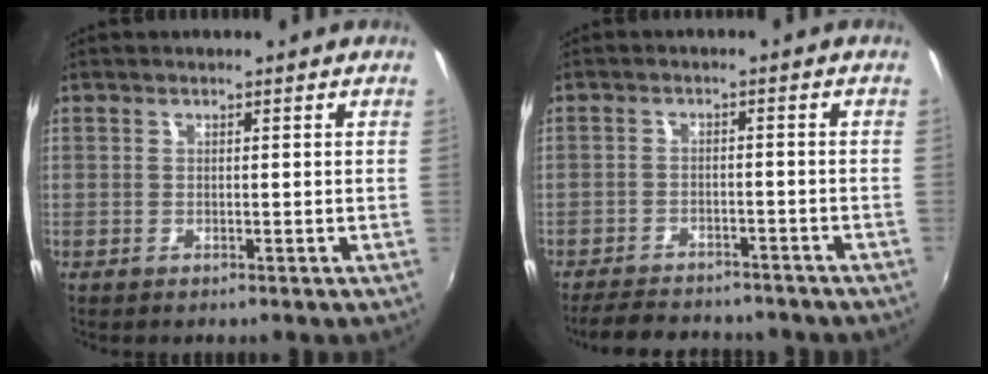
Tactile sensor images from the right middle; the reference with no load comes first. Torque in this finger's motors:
{"motor_torque": [0.90, -1.12, 0.09, 0.04]}